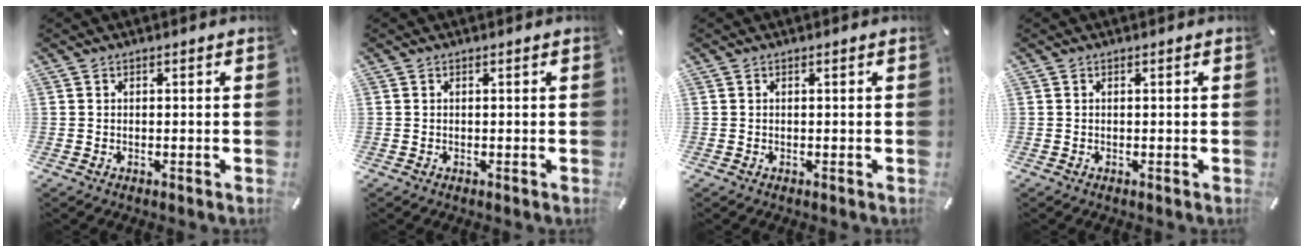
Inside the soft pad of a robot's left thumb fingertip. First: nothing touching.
{"total": 0.0}
{"total": 0.0}
{"total": 0.0}